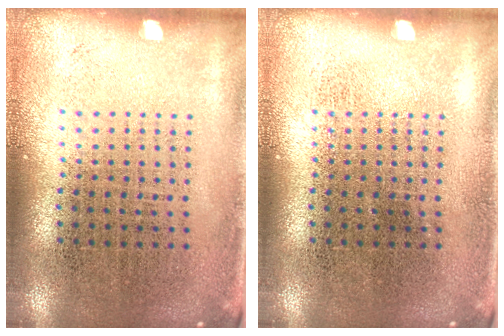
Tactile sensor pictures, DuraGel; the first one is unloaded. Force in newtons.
{"total": 0.0}